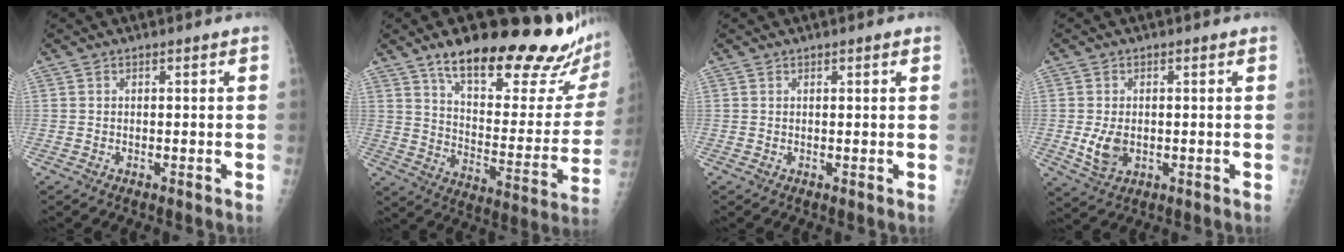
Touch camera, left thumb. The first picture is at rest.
{"total": 27.7, "force": [19.9, 7.5, 17.8], "torque": [-0.214, -0.091, 0.289]}
{"total": 0.8, "force": [0.5, 0.2, 0.6], "torque": [-0.006, 0.000, 0.007]}
{"total": 5.0, "force": [-0.5, 3.4, 3.6], "torque": [-0.062, -0.009, 0.001]}